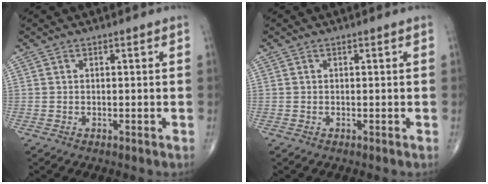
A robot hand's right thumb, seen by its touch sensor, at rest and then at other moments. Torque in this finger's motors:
{"motor_torque": [0.20, 0.12, 0.18, 0.13, 0.00]}